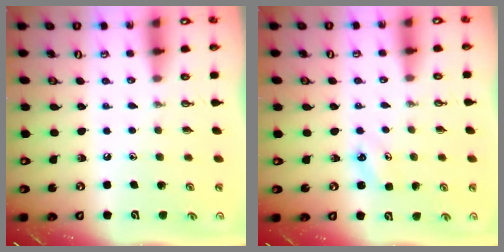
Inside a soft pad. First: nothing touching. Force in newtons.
{"total": 4.0, "press": 4.0, "slide": 0.3}